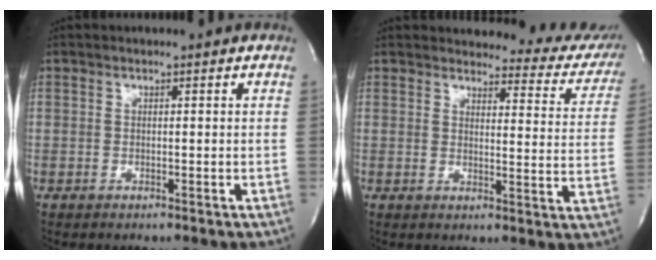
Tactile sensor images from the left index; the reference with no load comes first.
{"total": 15.1, "force": [14.4, 3.5, 3.0], "torque": [0.002, -0.078, 0.128]}